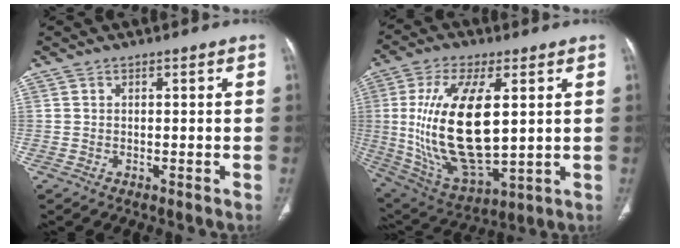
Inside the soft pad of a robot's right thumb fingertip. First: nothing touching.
{"total": 22.1, "force": [2.4, 9.9, 19.6], "torque": [-0.382, -0.020, 0.060]}